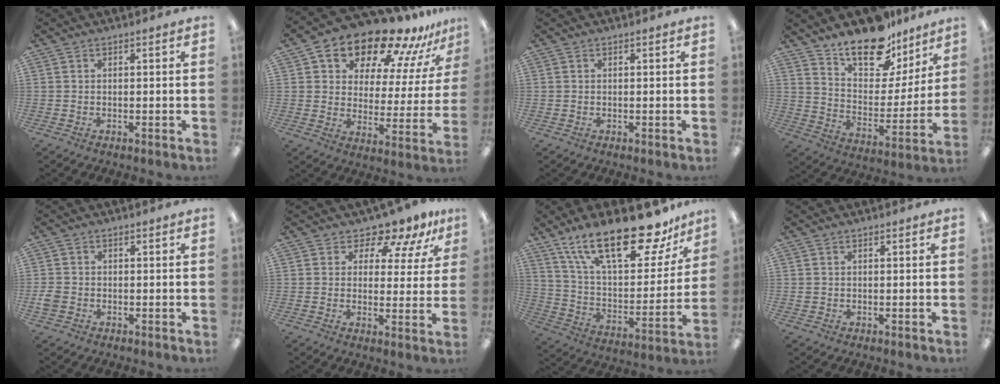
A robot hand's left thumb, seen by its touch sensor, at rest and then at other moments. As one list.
[{"total": 16.8, "force": [14.3, 6.2, 6.2], "torque": [-0.110, -0.118, 0.243]}, {"total": 0.0}, {"total": 17.0, "force": [13.6, 7.7, 6.8], "torque": [-0.115, -0.100, 0.243]}, {"total": 2.9, "force": [-1.0, 2.3, 1.4], "torque": [-0.020, 0.008, -0.017]}, {"total": 8.4, "force": [7.0, 3.7, 2.8], "torque": [-0.039, -0.053, 0.126]}, {"total": 26.6, "force": [18.3, 9.9, 16.5], "torque": [-0.261, -0.112, 0.310]}, {"total": 0.8, "force": [0.0, 0.7, 0.2], "torque": [-0.003, 0.005, -0.001]}]